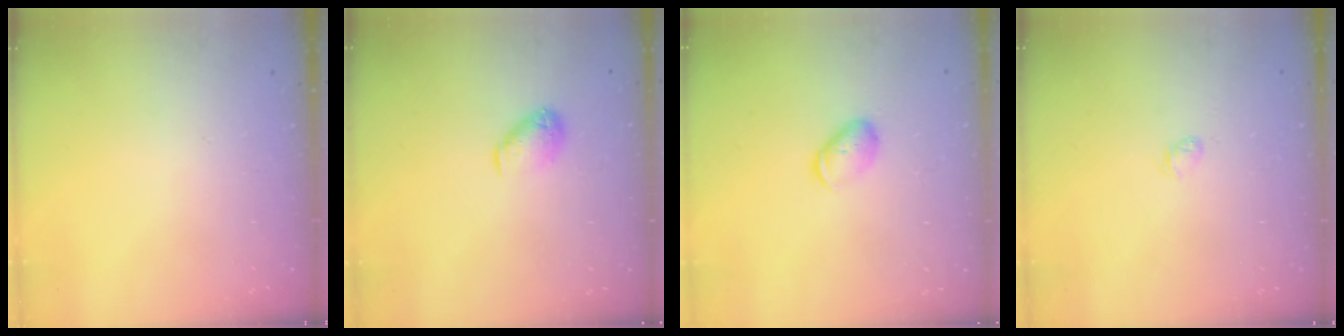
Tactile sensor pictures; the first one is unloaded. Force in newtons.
{"total": 7.7, "press": 7.6, "slide": 0.9}
{"total": 5.8, "press": 5.8, "slide": 0.7}
{"total": 2.6, "press": 2.5, "slide": 0.6}